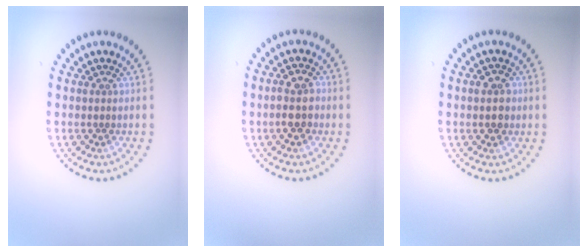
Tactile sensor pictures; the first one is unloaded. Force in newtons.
{"total": 2.7, "press": 2.6, "slide": 0.7}
{"total": 2.4, "press": 2.4, "slide": 0.1}